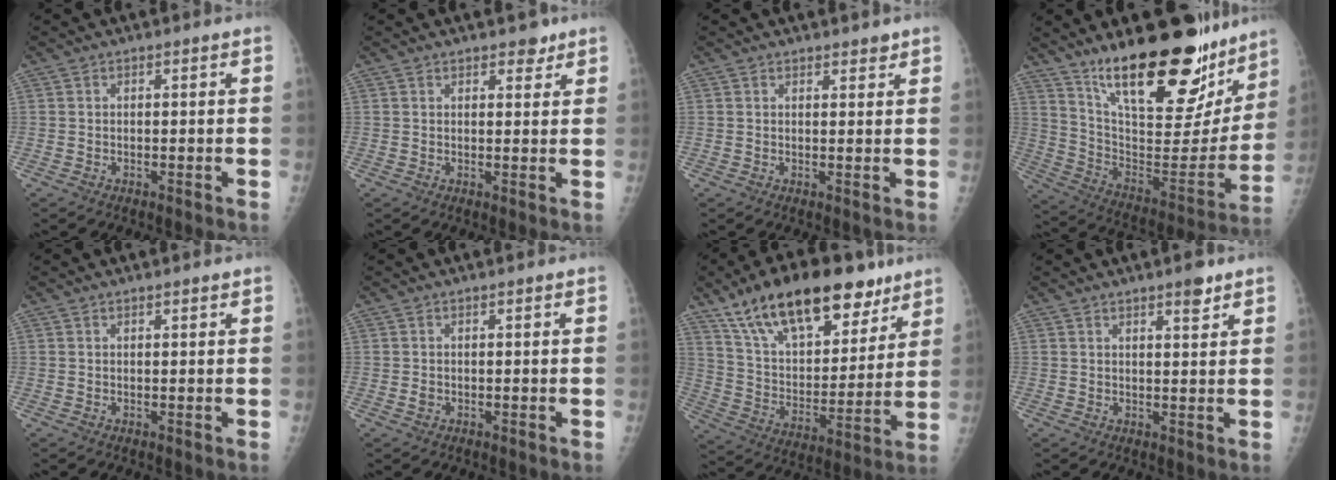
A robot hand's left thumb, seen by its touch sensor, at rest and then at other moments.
{"total": 2.8, "force": [2.1, 1.4, 1.2], "torque": [0.002, -0.010, 0.026]}
{"total": 1.8, "force": [1.5, 0.7, 0.5], "torque": [0.005, -0.010, 0.019]}
{"total": 30.8, "force": [21.4, 11.0, 19.2], "torque": [-0.260, -0.095, 0.340]}
{"total": 0.9, "force": [0.8, 0.2, 0.5], "torque": [-0.005, -0.003, 0.011]}
{"total": 0.8, "force": [0.1, 0.6, 0.5], "torque": [-0.005, 0.000, 0.004]}
{"total": 25.5, "force": [16.7, 11.6, 15.4], "torque": [-0.214, -0.040, 0.280]}
{"total": 3.7, "force": [2.6, 1.0, 2.4], "torque": [-0.027, -0.016, 0.037]}